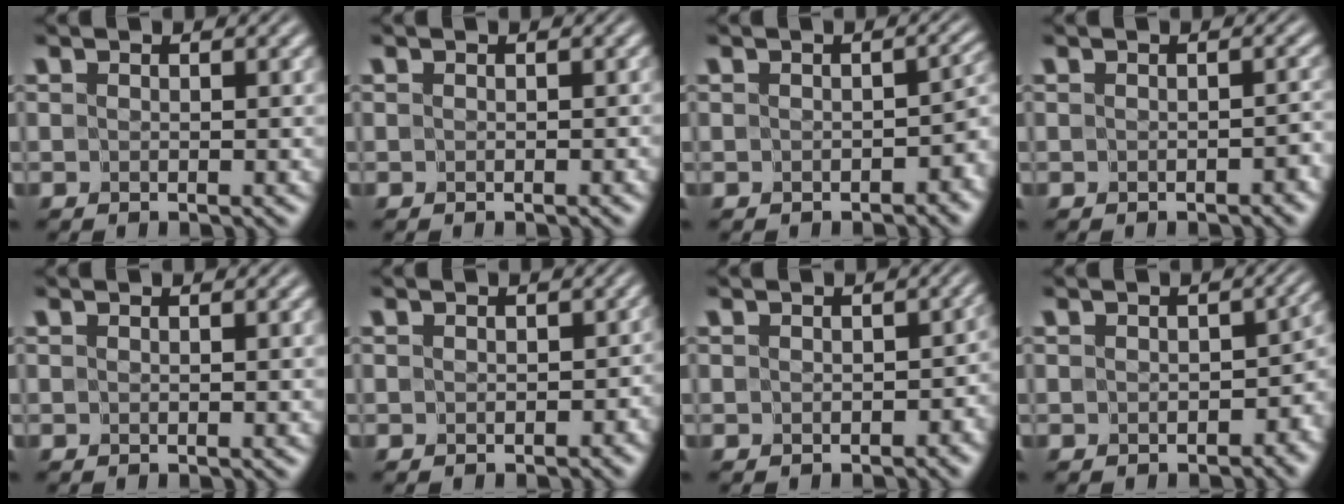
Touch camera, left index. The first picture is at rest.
{"total": 0.0}
{"total": 3.1, "force": [-1.1, 1.9, 2.2], "torque": [-0.012, -0.001, -0.017]}
{"total": 1.0, "force": [-0.7, 0.5, 0.6], "torque": [-0.011, -0.003, -0.007]}
{"total": 0.0}
{"total": 1.6, "force": [-0.4, 1.4, 0.7], "torque": [0.012, -0.005, -0.005]}
{"total": 2.4, "force": [-0.7, 1.8, 1.5], "torque": [-0.001, -0.004, -0.009]}
{"total": 4.4, "force": [-1.2, 2.9, 3.1], "torque": [-0.014, -0.006, -0.018]}